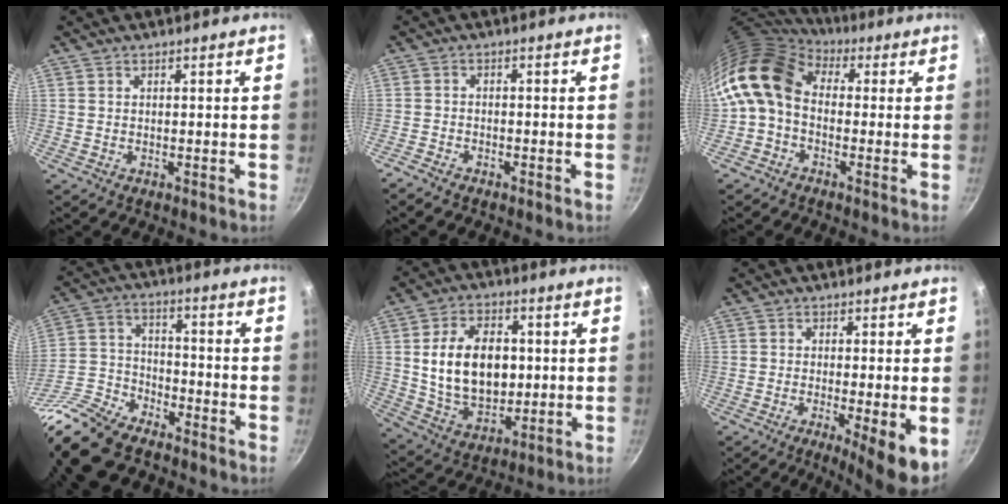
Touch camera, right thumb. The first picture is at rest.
{"total": 2.4, "force": [-2.2, 0.8, 0.8], "torque": [-0.032, 0.022, -0.041]}
{"total": 11.3, "force": [0.3, 8.3, 7.6], "torque": [-0.132, 0.023, -0.019]}
{"total": 18.5, "force": [-14.9, 7.2, 8.2], "torque": [-0.166, 0.061, -0.294]}
{"total": 15.9, "force": [1.4, 10.7, 11.7], "torque": [-0.174, -0.003, 0.032]}
{"total": 7.8, "force": [-2.1, 1.3, 7.4], "torque": [-0.108, -0.007, -0.028]}